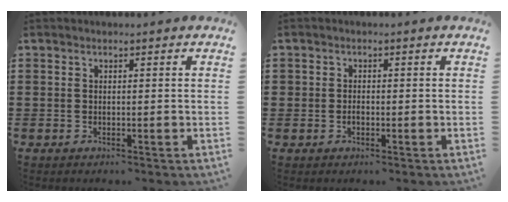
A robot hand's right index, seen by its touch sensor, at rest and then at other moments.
{"total": 1.1, "force": [-0.6, 0.8, 0.6], "torque": [-0.013, -0.002, -0.011]}